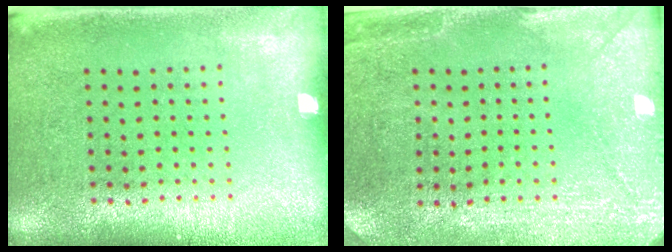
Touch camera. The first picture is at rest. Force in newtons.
{"total": 3.0, "press": 2.7, "slide": 1.1}